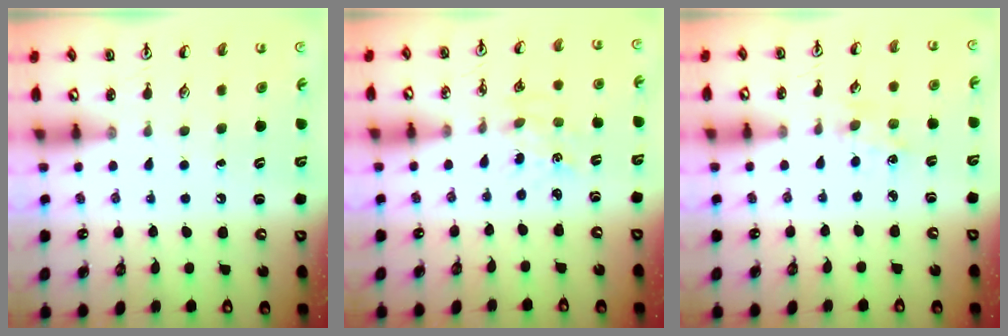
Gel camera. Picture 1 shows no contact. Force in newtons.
{"total": 2.3, "press": 2.3, "slide": 0.3}
{"total": 2.1, "press": 2.0, "slide": 0.4}